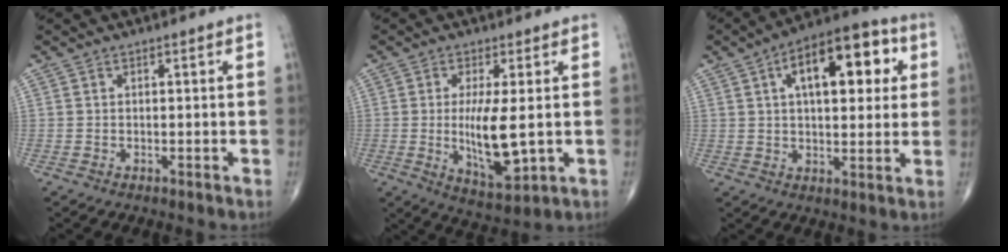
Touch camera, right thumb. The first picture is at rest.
{"total": 10.5, "force": [-0.2, 3.1, 10.1], "torque": [-0.181, -0.027, 0.005]}
{"total": 17.1, "force": [5.2, 8.1, 14.2], "torque": [-0.173, 0.016, 0.070]}